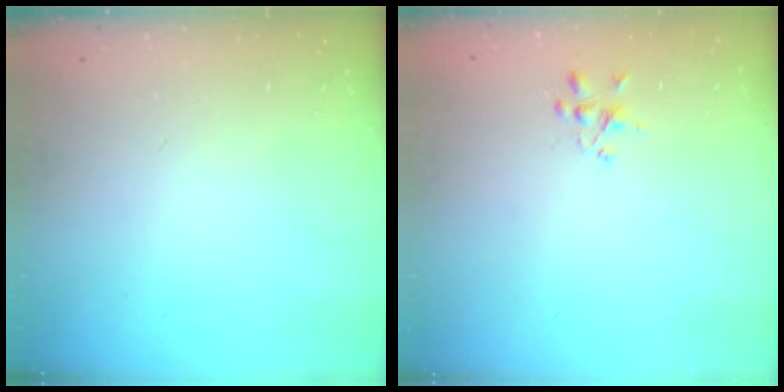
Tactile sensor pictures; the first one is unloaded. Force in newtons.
{"total": 1.8, "press": 1.7, "slide": 0.7}